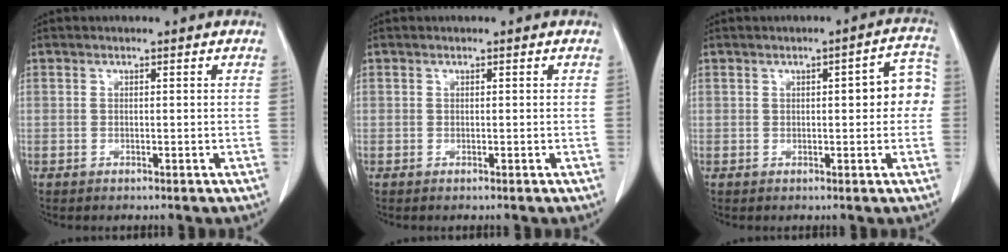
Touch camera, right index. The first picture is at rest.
{"total": 0.0}
{"total": 5.8, "force": [0.4, 1.8, 5.5], "torque": [-0.061, 0.022, 0.001]}